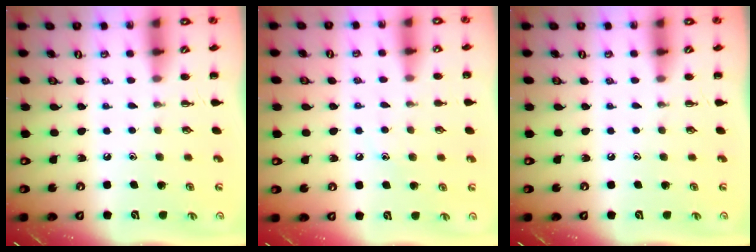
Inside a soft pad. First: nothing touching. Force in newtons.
{"total": 7.1, "press": 6.9, "slide": 1.8}
{"total": 0.0}